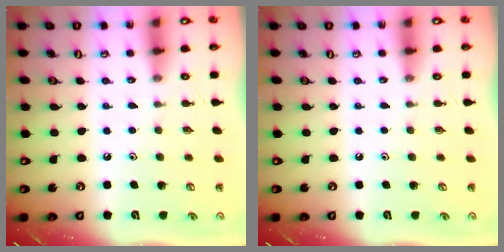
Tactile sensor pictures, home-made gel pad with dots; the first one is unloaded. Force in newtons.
{"total": 0.0}